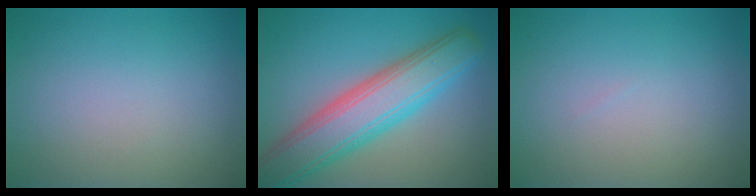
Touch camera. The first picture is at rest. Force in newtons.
{"total": 8.1, "press": 8.1, "slide": 0.5}
{"total": 0.0}